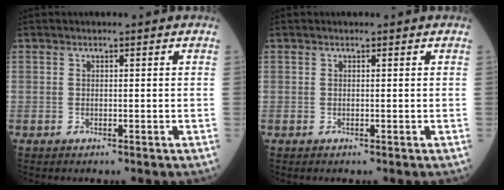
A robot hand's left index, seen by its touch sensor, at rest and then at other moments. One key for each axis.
{"total": 0.0}